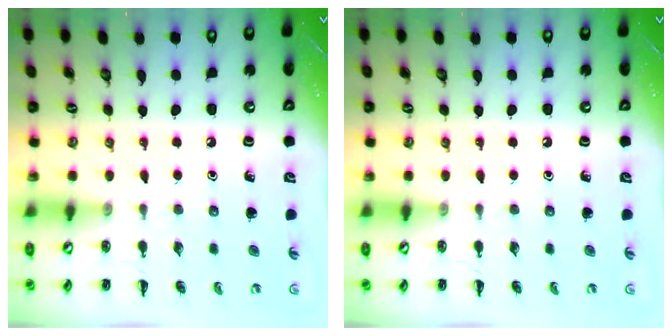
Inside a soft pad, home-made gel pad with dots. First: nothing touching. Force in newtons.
{"total": 0.0}